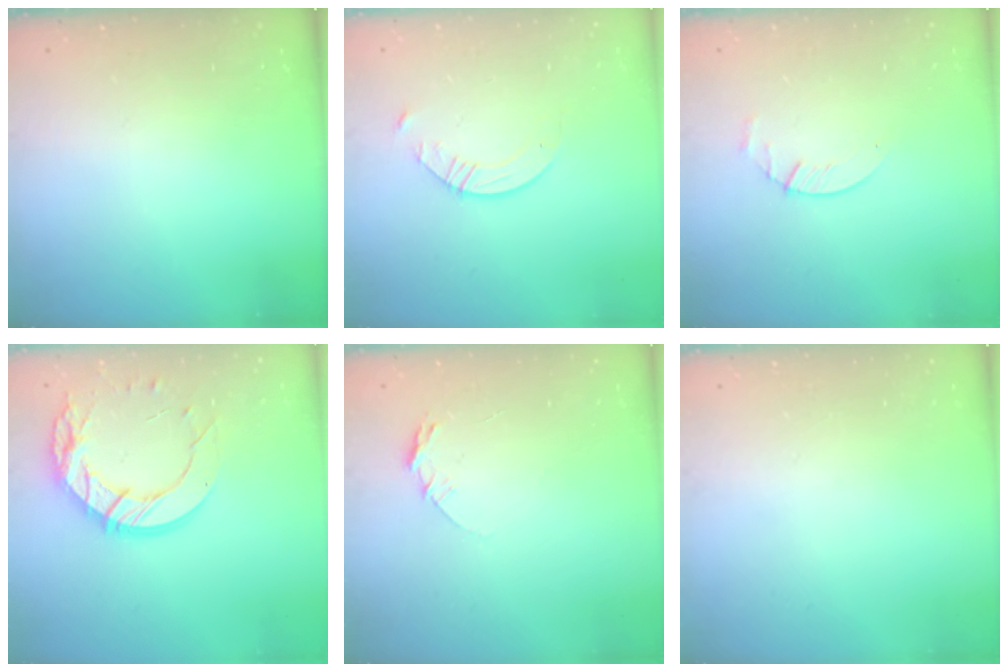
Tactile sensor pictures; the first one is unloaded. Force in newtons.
{"total": 5.6, "press": 5.6, "slide": 0.7}
{"total": 2.9, "press": 2.9, "slide": 0.4}
{"total": 16.8, "press": 16.8, "slide": 1.2}
{"total": 5.7, "press": 5.7, "slide": 0.5}
{"total": 0.0}